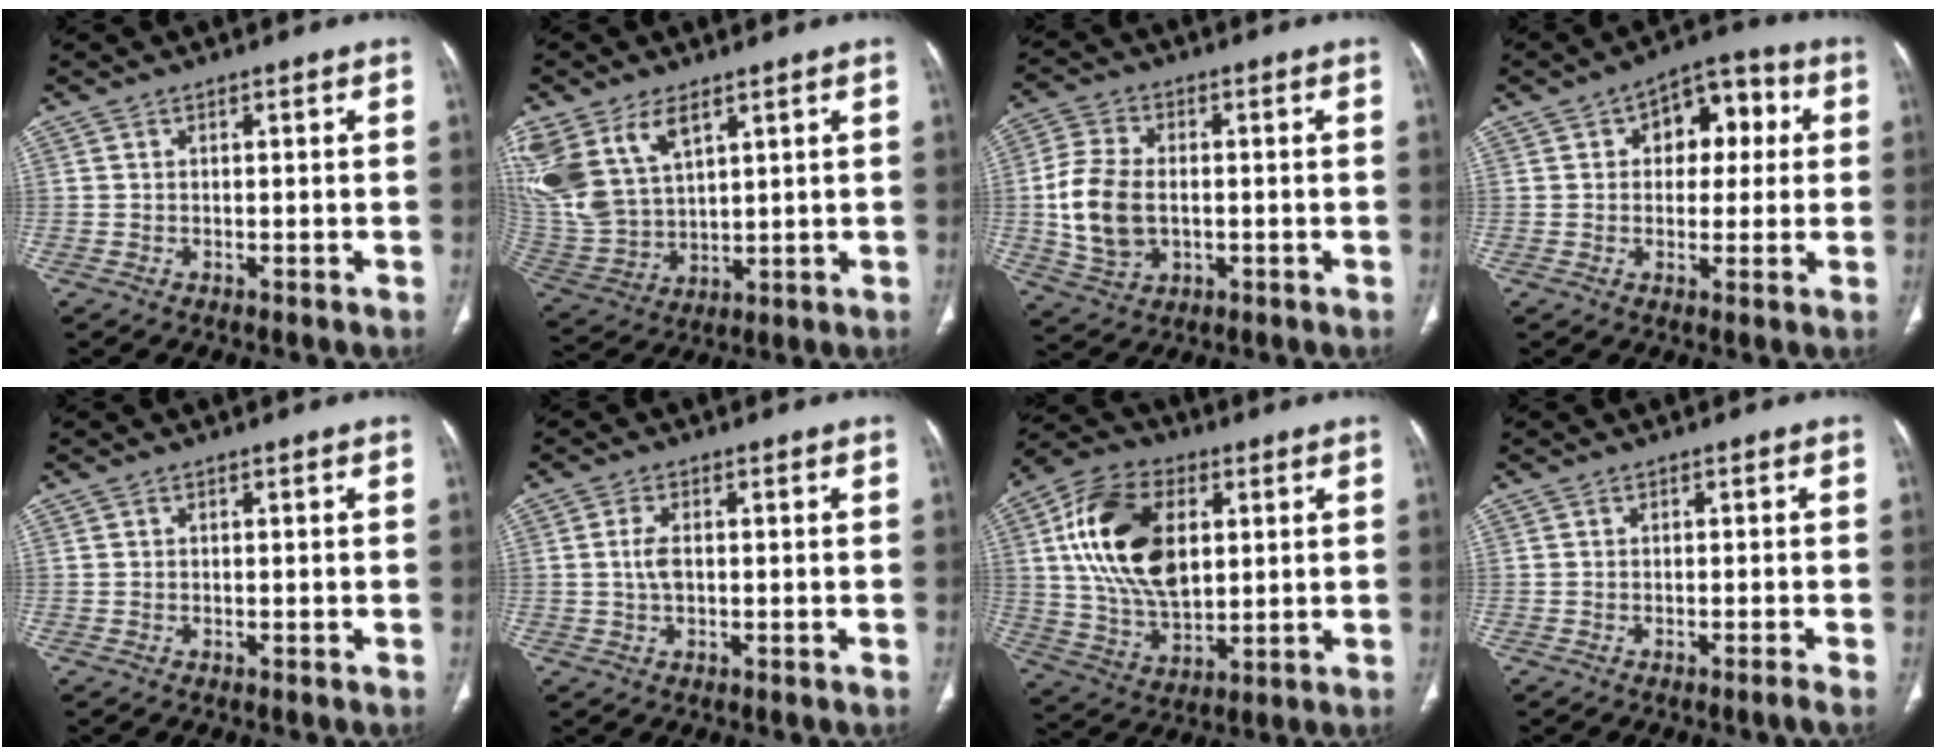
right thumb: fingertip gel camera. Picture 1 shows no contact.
{"total": 17.0, "force": [8.5, 10.0, 10.9], "torque": [-0.244, -0.019, 0.186]}
{"total": 11.7, "force": [-0.7, 7.8, 8.7], "torque": [-0.172, 0.005, -0.009]}
{"total": 10.6, "force": [2.5, 6.9, 7.7], "torque": [-0.062, 0.021, 0.030]}
{"total": 0.0}
{"total": 3.1, "force": [0.2, 1.7, 2.6], "torque": [-0.057, 0.004, 0.003]}
{"total": 19.8, "force": [4.6, 12.1, 14.9], "torque": [-0.256, -0.005, 0.088]}
{"total": 1.1, "force": [-0.8, -0.5, 0.6], "torque": [-0.015, 0.005, -0.014]}